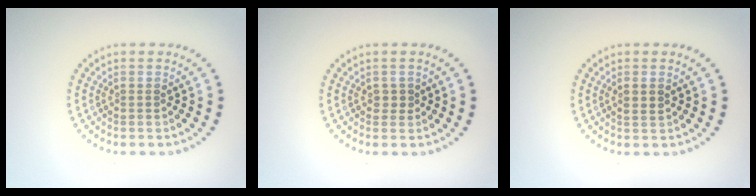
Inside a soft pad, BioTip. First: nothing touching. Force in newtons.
{"total": 0.8, "press": 0.8, "slide": 0.3}
{"total": 1.3, "press": 1.2, "slide": 0.3}